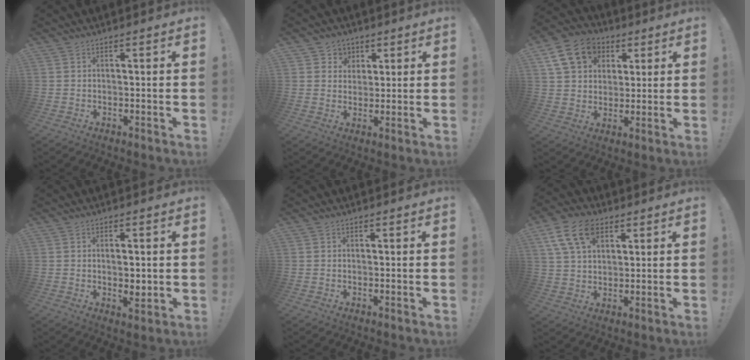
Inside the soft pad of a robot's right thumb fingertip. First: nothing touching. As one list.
[{"total": 5.2, "force": [1.9, 4.9, 0.4], "torque": [-0.006, -0.014, 0.035]}, {"total": 14.8, "force": [5.7, 11.7, 6.9], "torque": [-0.094, -0.014, 0.114]}, {"total": 3.9, "force": [0.3, 1.9, 3.4], "torque": [-0.045, -0.002, 0.003]}, {"total": 0.0}, {"total": 12.7, "force": [6.1, 8.1, 7.7], "torque": [-0.144, -0.010, 0.117]}]